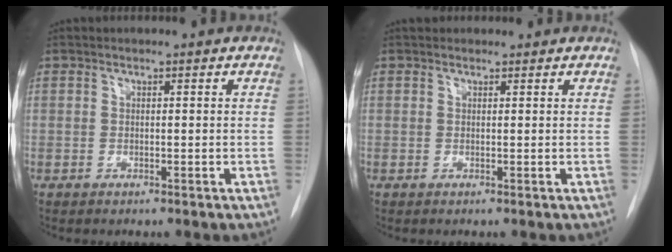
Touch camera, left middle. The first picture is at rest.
{"total": 2.0, "force": [1.8, 0.7, 0.3], "torque": [0.000, 0.025, 0.027]}